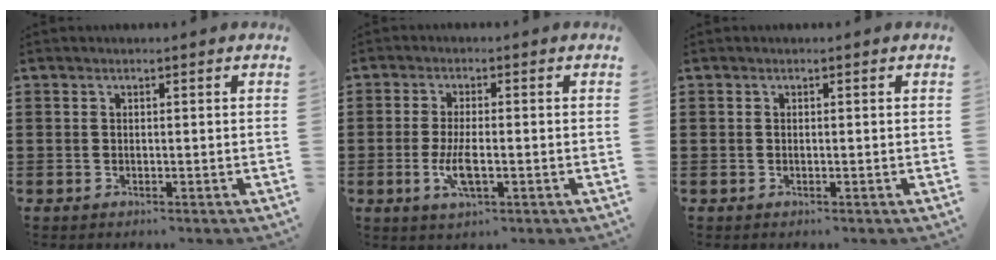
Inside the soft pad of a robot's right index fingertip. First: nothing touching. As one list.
[{"total": 4.8, "force": [-1.2, 1.4, 4.4], "torque": [-0.103, -0.008, -0.029]}, {"total": 0.0}]